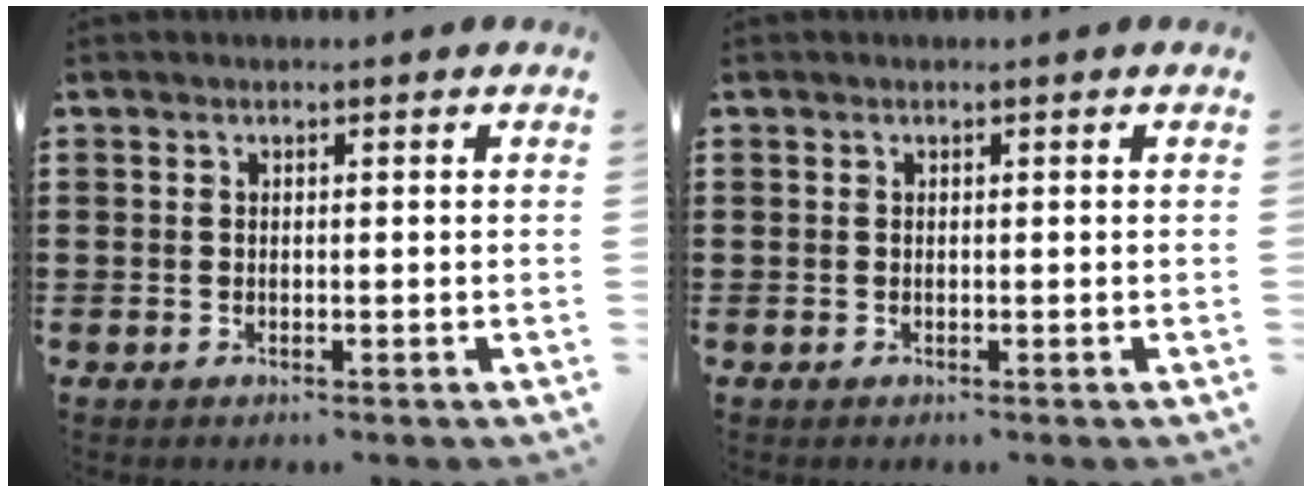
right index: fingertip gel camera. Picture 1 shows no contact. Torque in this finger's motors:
{"motor_torque": [0.00, 0.00, 0.00, 0.00]}